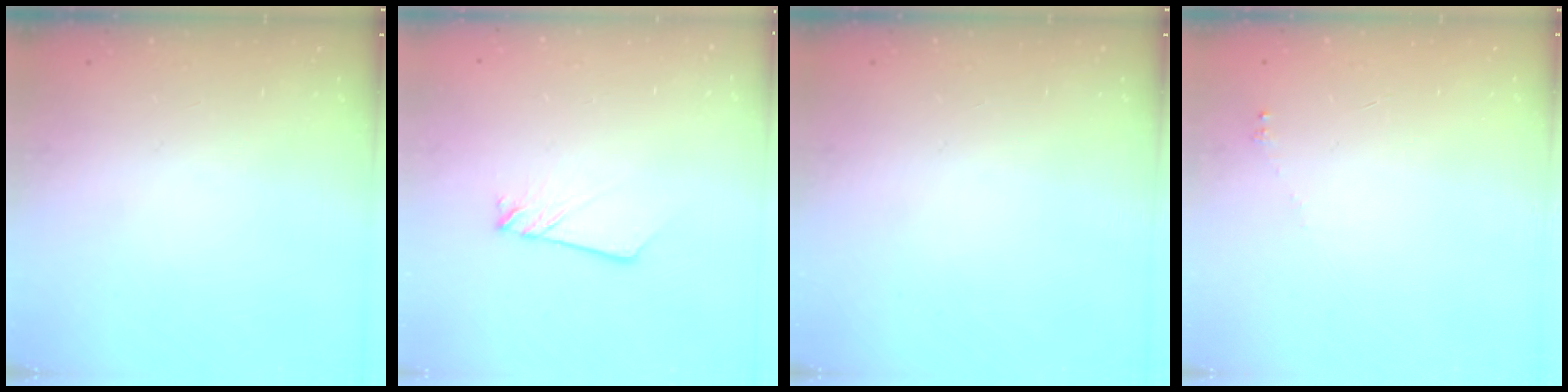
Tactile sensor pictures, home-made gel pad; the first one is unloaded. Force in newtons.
{"total": 2.4, "press": 2.4, "slide": 0.2}
{"total": 0.0}
{"total": 1.7, "press": 1.6, "slide": 0.2}